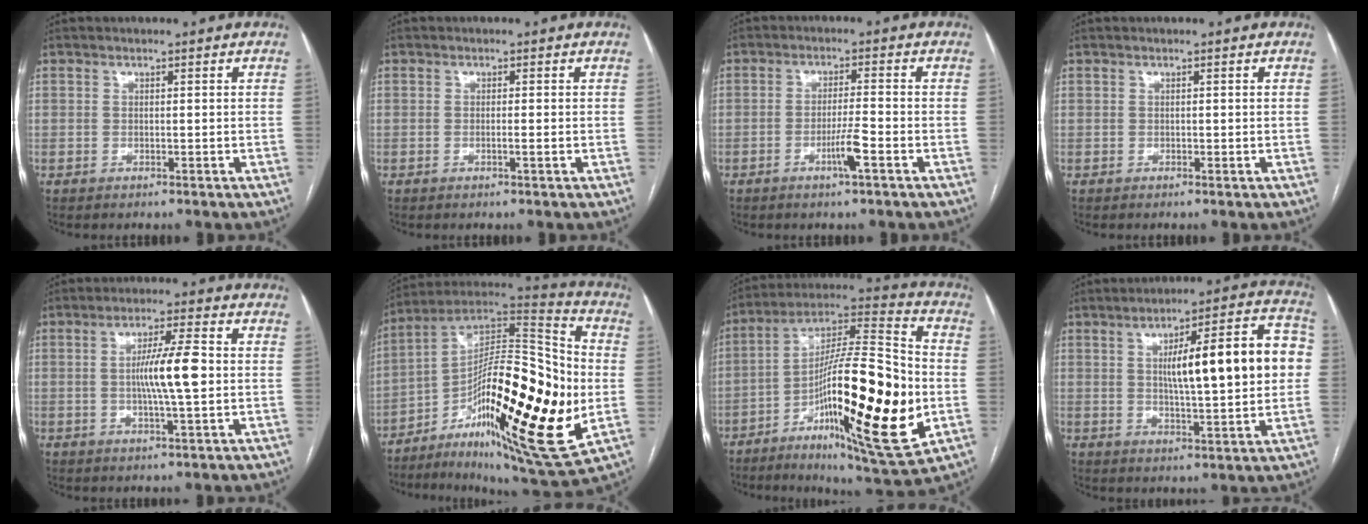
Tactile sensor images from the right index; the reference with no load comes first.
{"total": 1.1, "force": [-0.3, -0.2, 1.0], "torque": [-0.021, -0.001, -0.005]}
{"total": 4.4, "force": [-2.1, -0.3, 3.9], "torque": [-0.072, -0.007, -0.038]}
{"total": 0.0}
{"total": 7.8, "force": [-0.1, 0.3, 7.8], "torque": [-0.140, 0.002, -0.004]}
{"total": 30.9, "force": [-6.7, 6.6, 29.5], "torque": [-0.468, -0.017, -0.103]}
{"total": 26.8, "force": [-6.1, 4.2, 25.7], "torque": [-0.416, -0.014, -0.094]}
{"total": 16.8, "force": [1.9, 3.2, 16.4], "torque": [-0.231, 0.039, 0.031]}